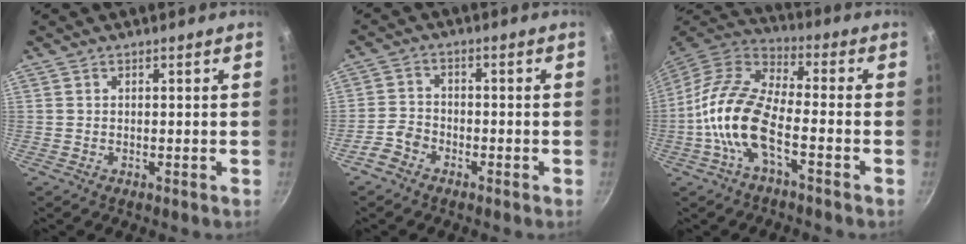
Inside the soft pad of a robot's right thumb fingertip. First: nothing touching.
{"total": 4.1, "force": [-2.7, 2.7, 1.4], "torque": [-0.025, 0.033, -0.057]}
{"total": 14.3, "force": [-4.6, 5.9, 12.2], "torque": [-0.237, 0.039, -0.104]}